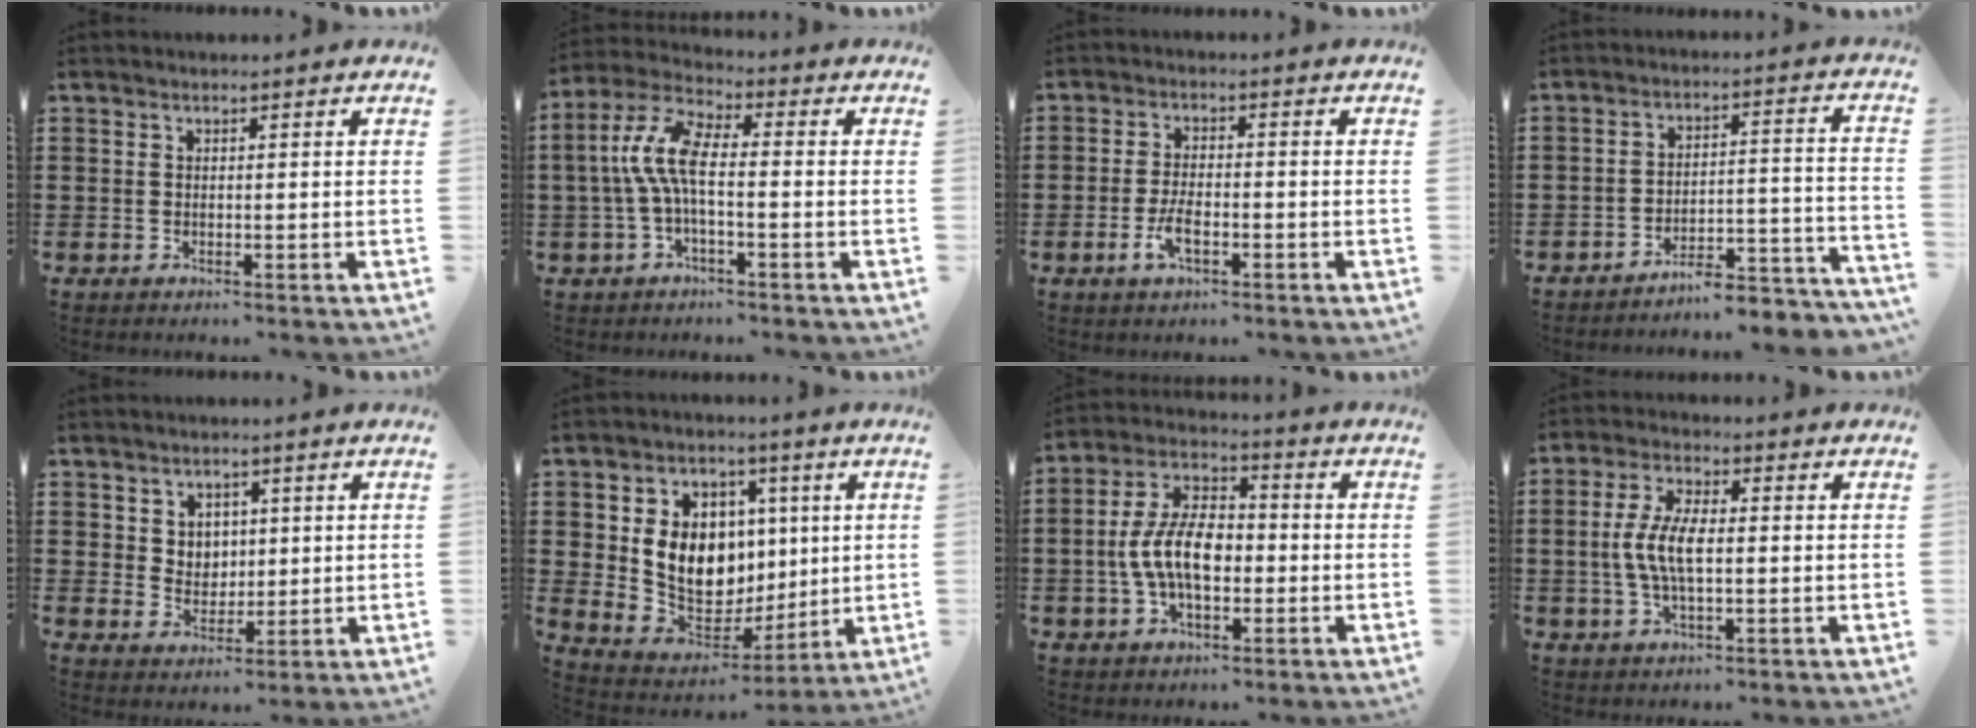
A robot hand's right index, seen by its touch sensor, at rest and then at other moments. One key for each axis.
{"total": 7.6, "fx": -0.8, "fy": 2.5, "fz": 7.1, "tx": -0.174, "ty": -0.013, "tz": -0.025}
{"total": 3.8, "fx": -1.7, "fy": 1.6, "fz": 3.0, "tx": -0.065, "ty": 0.002, "tz": -0.035}
{"total": 5.4, "fx": -5.2, "fy": 0.3, "fz": 1.3, "tx": -0.022, "ty": 0.001, "tz": -0.106}
{"total": 3.9, "fx": 1.7, "fy": 3.5, "fz": 0.7, "tx": -0.022, "ty": 0.007, "tz": 0.029}
{"total": 11.1, "fx": 1.8, "fy": 9.2, "fz": 5.9, "tx": -0.133, "ty": 0.006, "tz": 0.040}
{"total": 9.3, "fx": -1.4, "fy": 5.1, "fz": 7.6, "tx": -0.176, "ty": 0.005, "tz": -0.034}
{"total": 6.7, "fx": -0.5, "fy": 2.6, "fz": 6.2, "tx": -0.144, "ty": -0.007, "tz": -0.020}